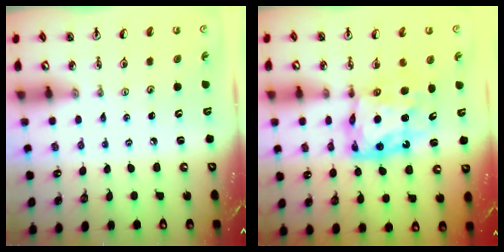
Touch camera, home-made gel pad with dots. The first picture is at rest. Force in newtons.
{"total": 10.6, "press": 10.5, "slide": 1.3}